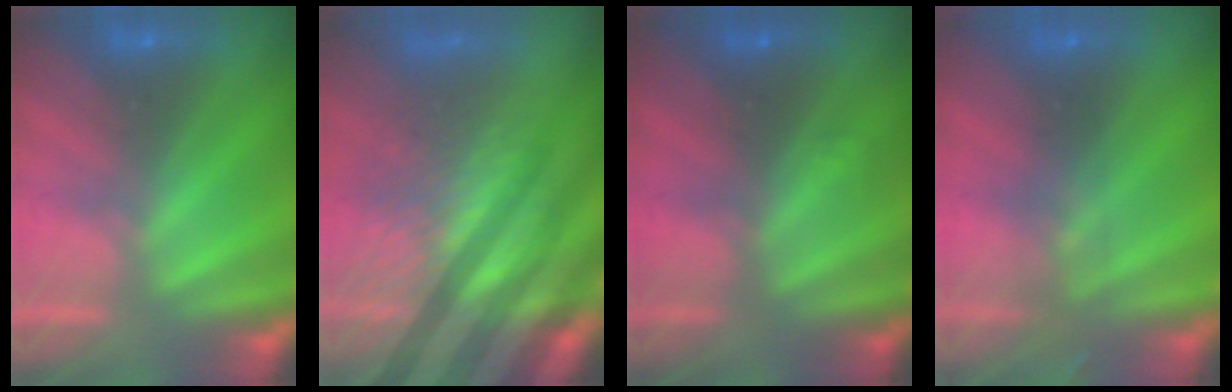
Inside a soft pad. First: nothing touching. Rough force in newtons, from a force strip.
{"total": 7.0}
{"total": 1.6}
{"total": 2.9}